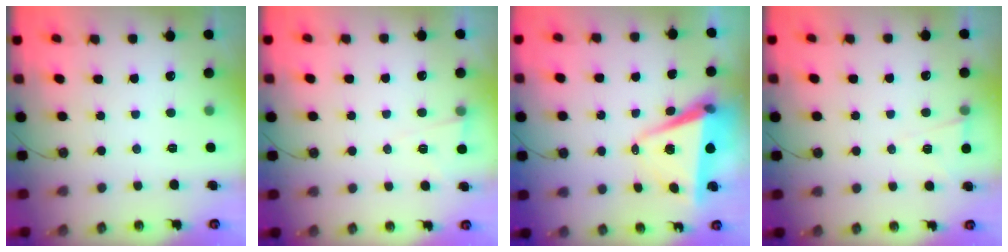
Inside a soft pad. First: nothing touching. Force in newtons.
{"total": 4.2, "press": 3.0, "slide": 2.9}
{"total": 7.2, "press": 5.6, "slide": 4.5}
{"total": 5.0, "press": 3.5, "slide": 3.6}